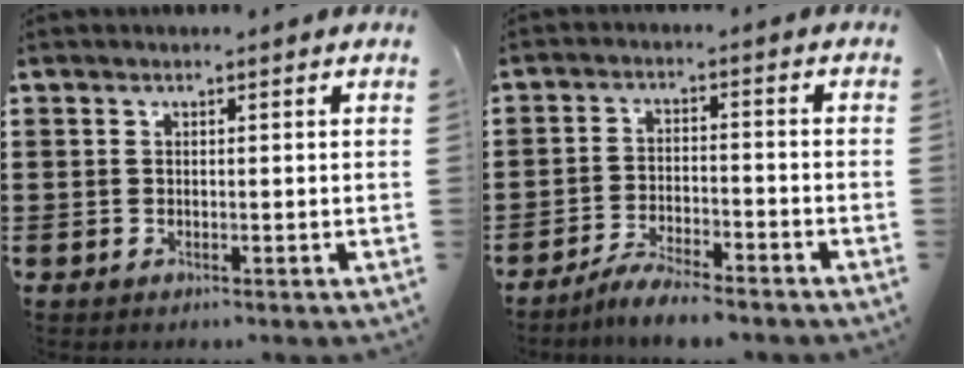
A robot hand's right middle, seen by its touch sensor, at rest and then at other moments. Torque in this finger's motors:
{"motor_torque": [1.35, -0.78, 0.35, 0.08]}